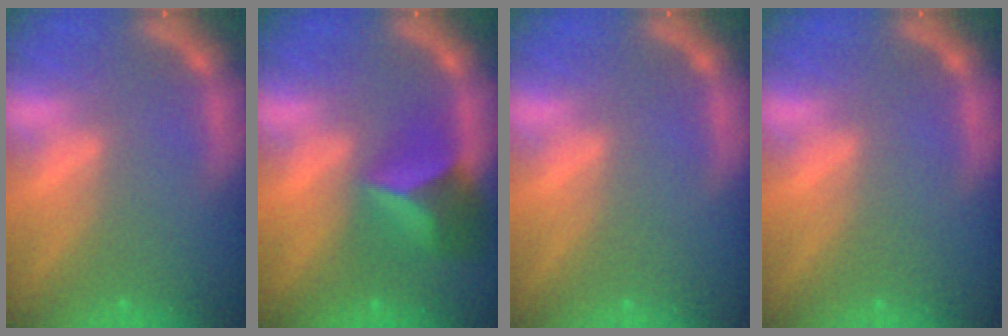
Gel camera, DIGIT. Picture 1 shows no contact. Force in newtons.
{"total": 6.0}
{"total": 0.0}
{"total": 0.0}